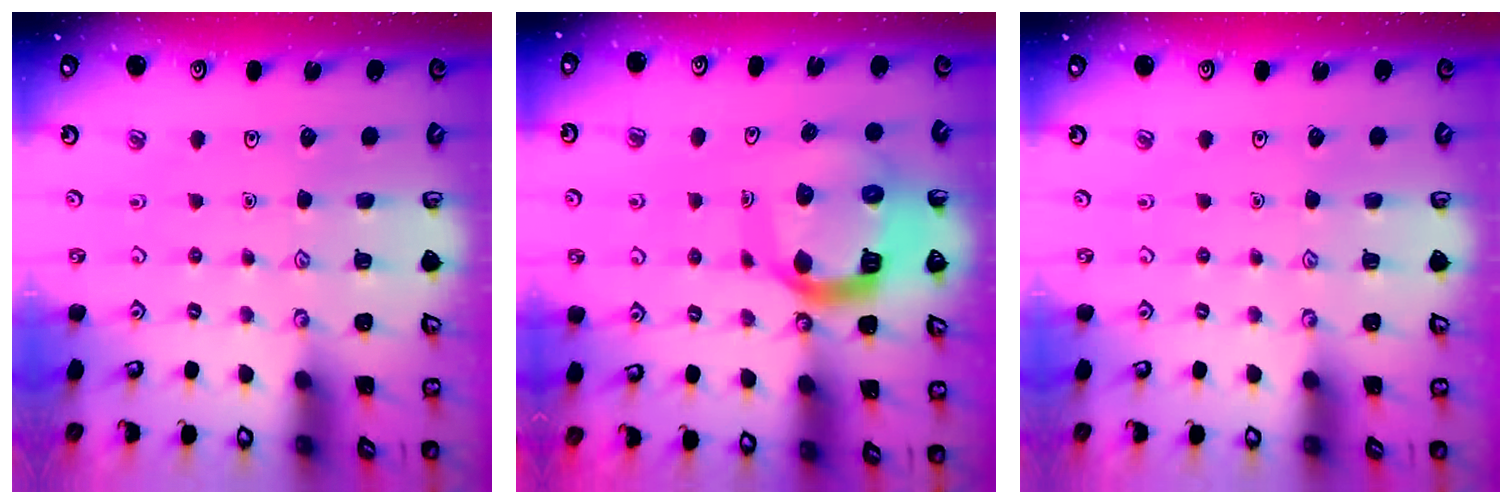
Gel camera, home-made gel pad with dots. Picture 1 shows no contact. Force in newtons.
{"total": 14.7, "press": 14.6, "slide": 1.8}
{"total": 0.0}